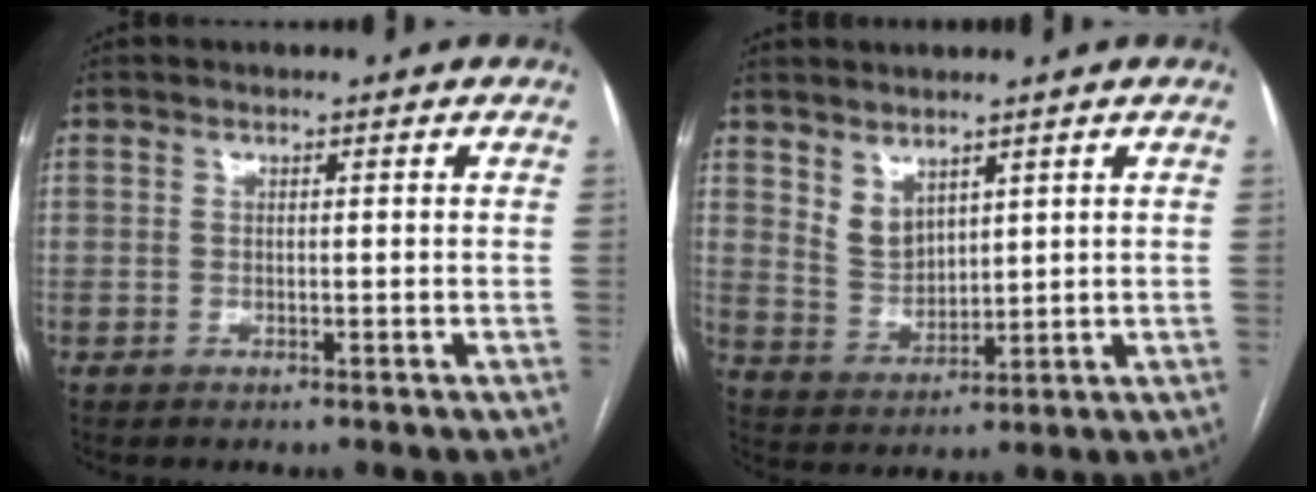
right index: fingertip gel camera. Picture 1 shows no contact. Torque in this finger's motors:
{"motor_torque": [0.02, 0.01, 0.04, 0.05]}